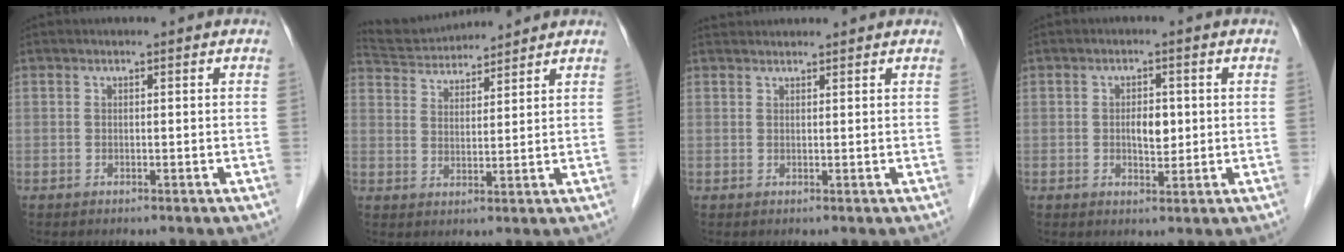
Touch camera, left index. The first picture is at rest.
{"total": 8.5, "force": [8.4, 0.8, 1.3], "torque": [-0.035, 0.027, 0.147]}
{"total": 3.8, "force": [3.7, 0.3, 0.6], "torque": [-0.009, 0.033, 0.053]}
{"total": 3.4, "force": [0.1, 1.8, 2.9], "torque": [-0.046, 0.002, 0.005]}